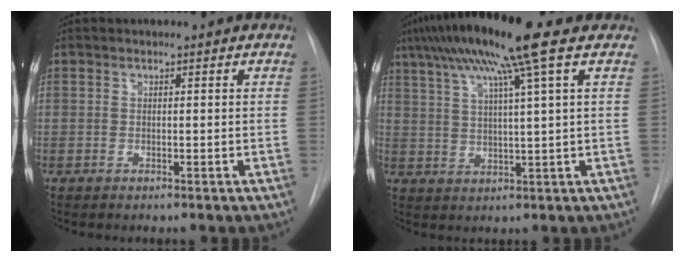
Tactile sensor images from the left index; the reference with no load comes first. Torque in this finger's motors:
{"motor_torque": [1.05, -1.09, 0.07, 0.21]}